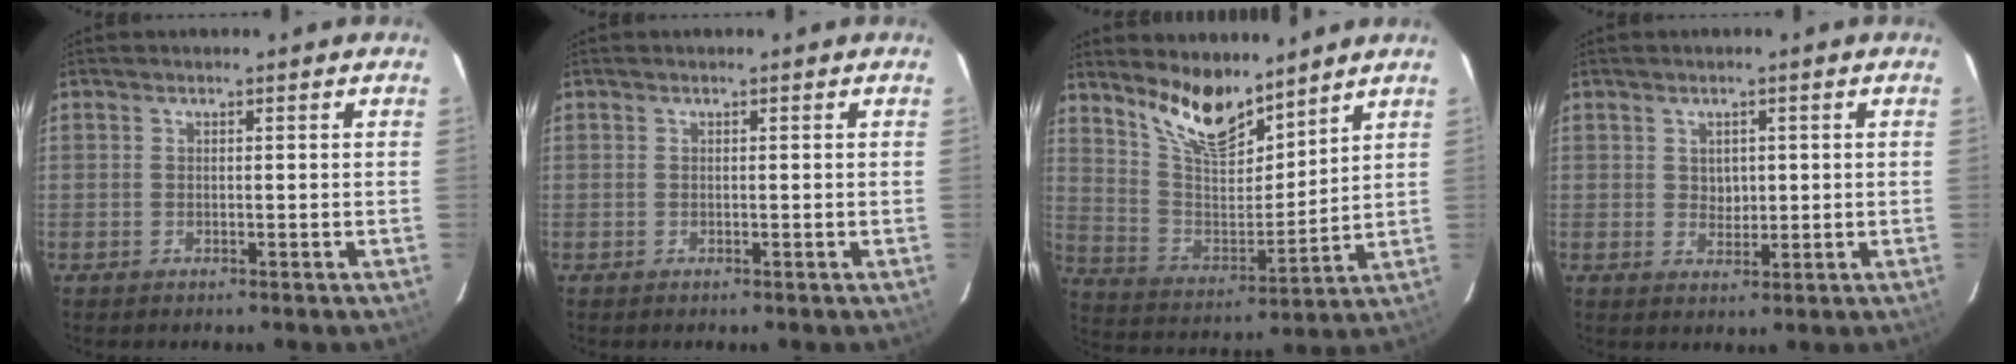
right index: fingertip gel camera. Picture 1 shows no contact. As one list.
[{"total": 0.0}, {"total": 13.1, "force": [10.3, 4.3, 6.8], "torque": [-0.134, -0.003, 0.200]}, {"total": 2.7, "force": [0.5, 2.3, 1.4], "torque": [-0.018, 0.004, 0.012]}]